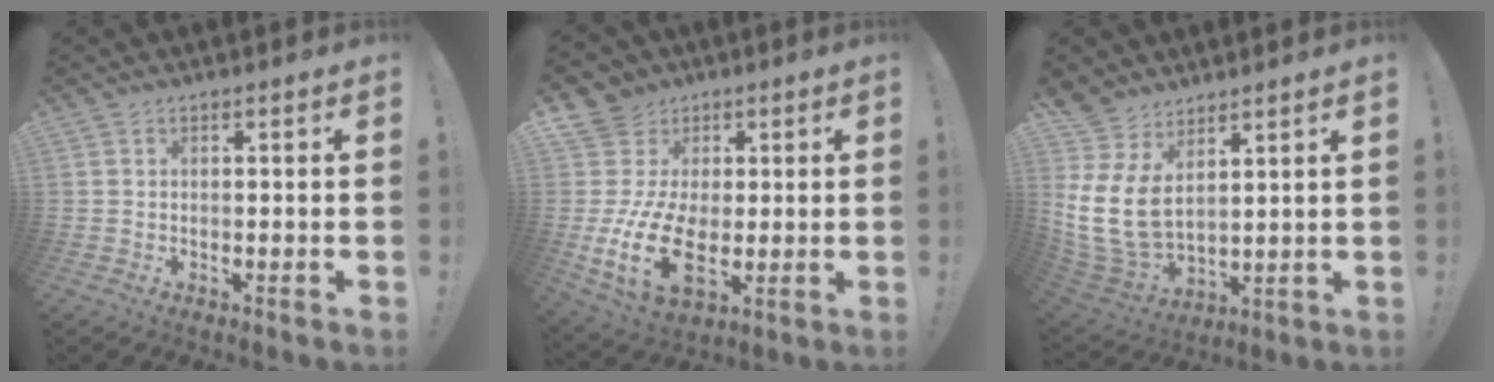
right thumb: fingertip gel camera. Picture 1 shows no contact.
{"total": 19.1, "force": [-1.6, 14.3, 12.5], "torque": [-0.235, 0.004, -0.015]}
{"total": 13.6, "force": [4.2, 9.0, 9.3], "torque": [-0.212, -0.041, 0.085]}